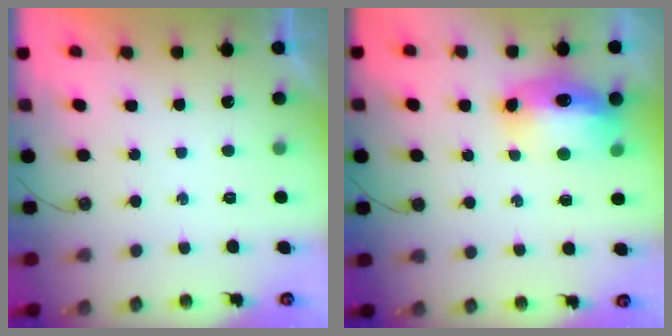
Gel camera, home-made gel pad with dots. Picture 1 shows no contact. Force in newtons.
{"total": 13.8, "press": 13.8, "slide": 1.3}